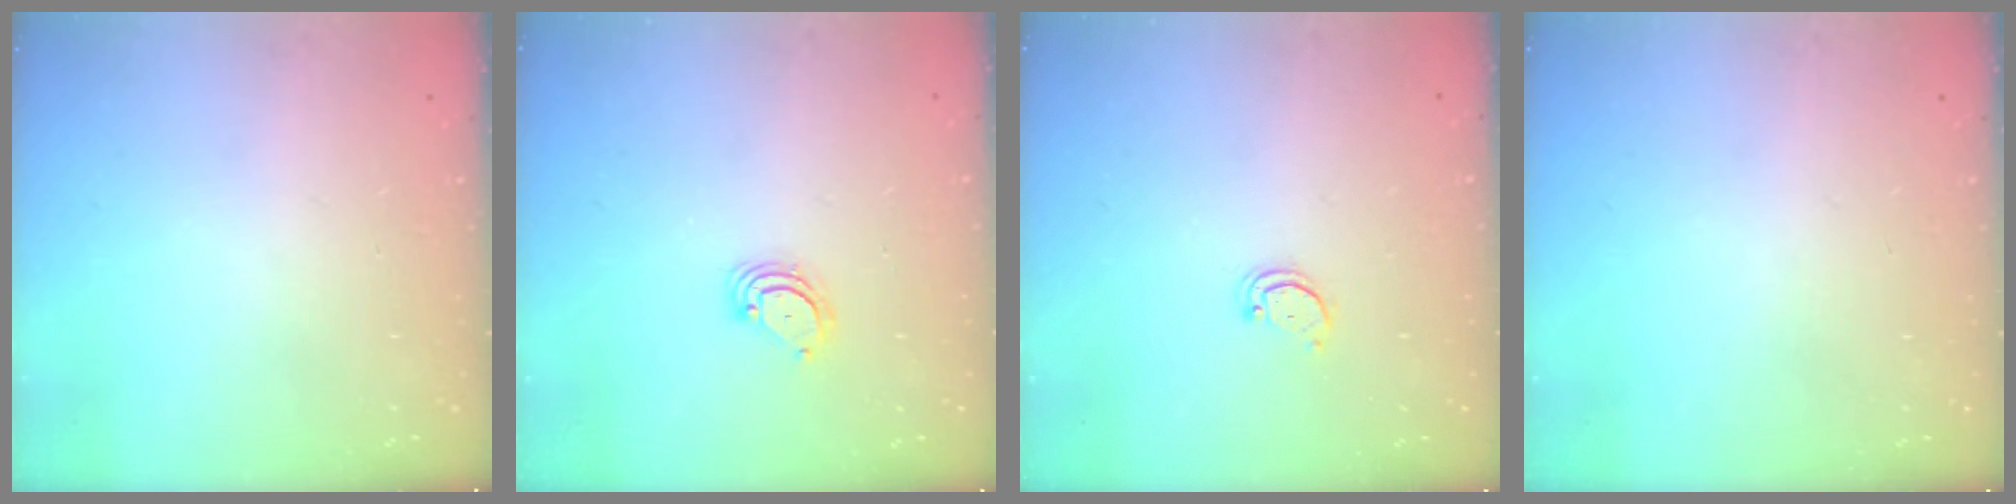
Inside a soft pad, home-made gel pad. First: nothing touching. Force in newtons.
{"total": 3.7, "press": 3.7, "slide": 0.3}
{"total": 1.9, "press": 1.9, "slide": 0.2}
{"total": 0.0}